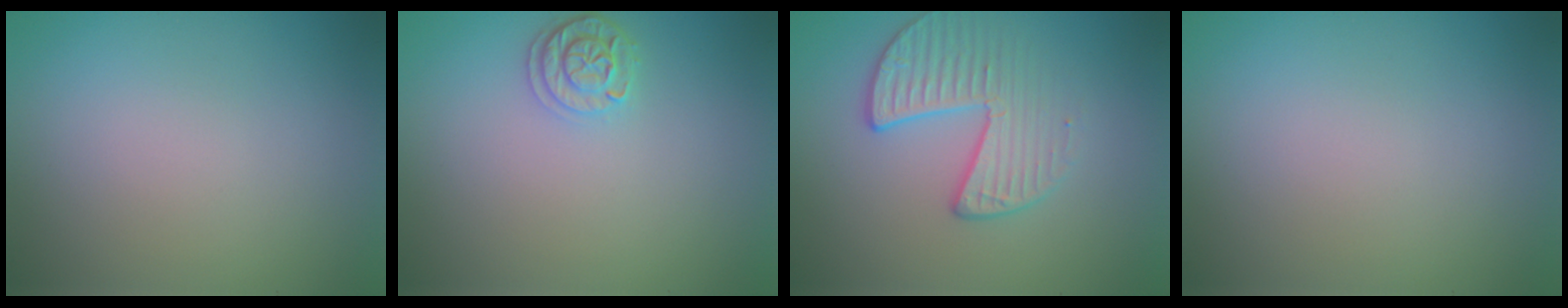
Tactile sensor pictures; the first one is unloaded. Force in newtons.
{"total": 2.1, "press": 1.9, "slide": 0.9}
{"total": 3.3, "press": 2.9, "slide": 1.6}
{"total": 0.0}